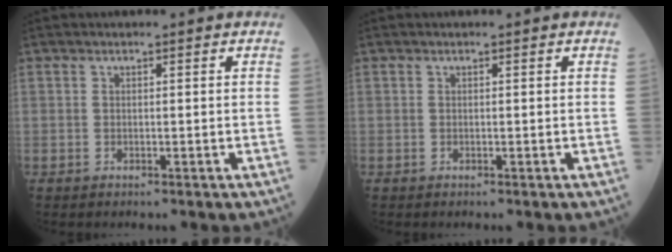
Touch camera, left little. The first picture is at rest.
{"total": 0.0}